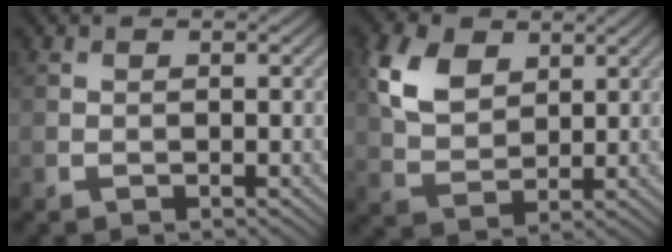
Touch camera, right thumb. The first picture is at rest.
{"total": 7.4, "force": [3.3, 4.7, 4.7], "torque": [-0.120, 0.005, 0.064]}